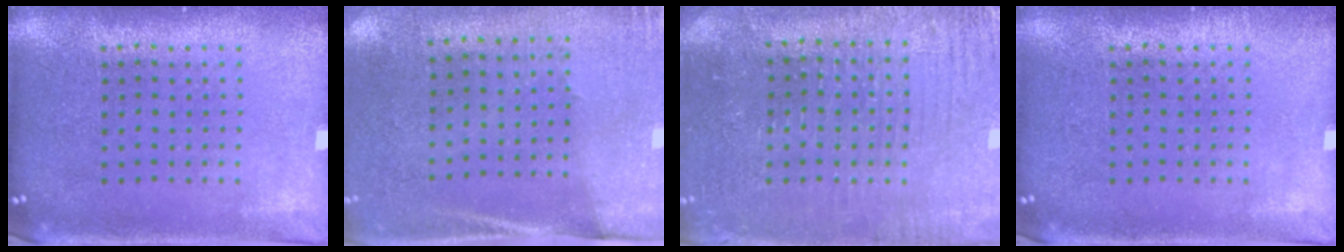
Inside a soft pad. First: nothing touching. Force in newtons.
{"total": 2.7, "press": 2.3, "slide": 1.4}
{"total": 3.1, "press": 3.1, "slide": 0.3}
{"total": 0.0}